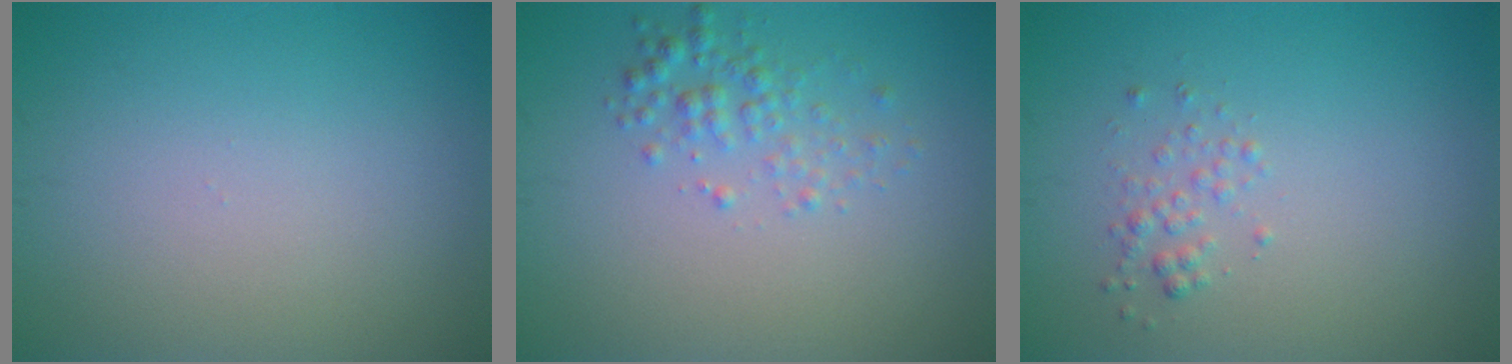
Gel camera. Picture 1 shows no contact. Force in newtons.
{"total": 2.0, "press": 2.0, "slide": 0.1}
{"total": 1.2, "press": 1.2, "slide": 0.1}